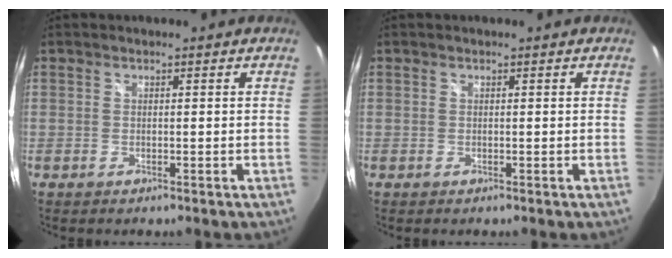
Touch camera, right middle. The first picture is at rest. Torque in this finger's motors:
{"motor_torque": [0.00, 0.00, 0.00, 0.00]}